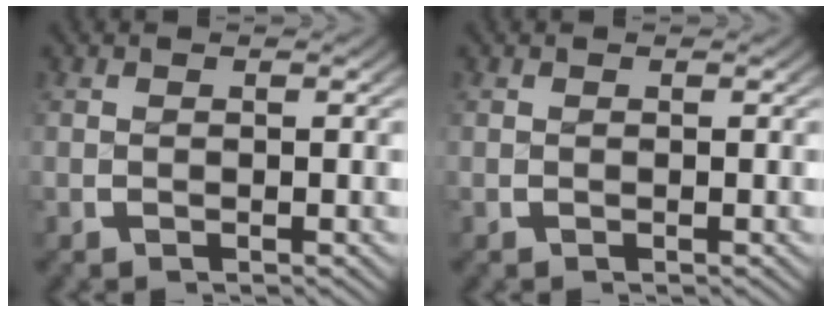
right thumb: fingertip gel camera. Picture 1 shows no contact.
{"total": 0.0}